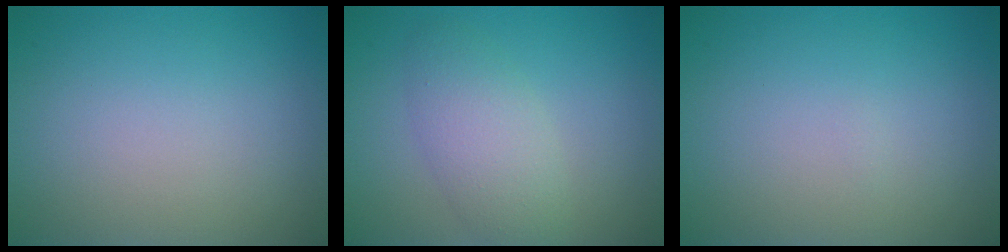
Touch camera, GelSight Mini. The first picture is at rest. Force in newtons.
{"total": 3.6, "press": 3.6, "slide": 0.1}
{"total": 0.0}